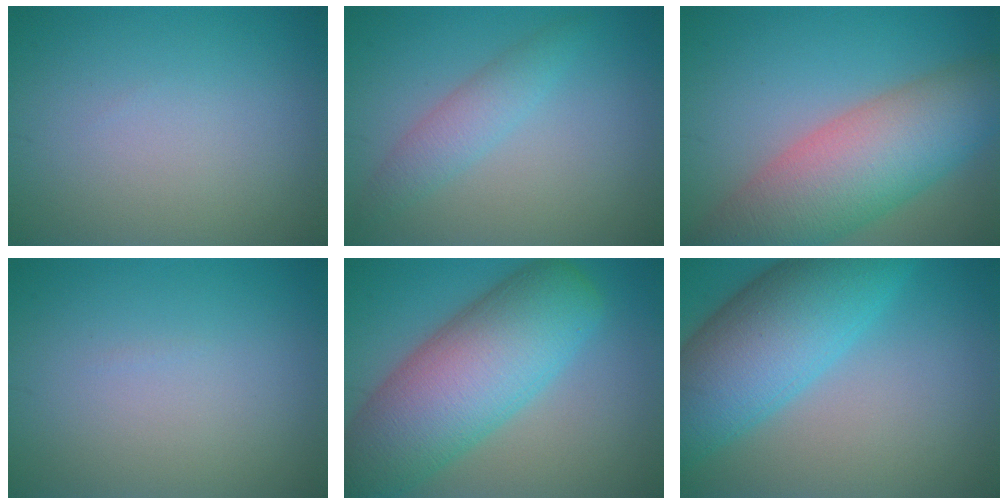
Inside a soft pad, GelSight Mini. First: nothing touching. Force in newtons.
{"total": 2.5, "press": 2.5, "slide": 0.1}
{"total": 10.3, "press": 10.2, "slide": 0.6}
{"total": 0.0}
{"total": 11.8, "press": 11.8, "slide": 0.4}
{"total": 10.5, "press": 10.5, "slide": 0.4}